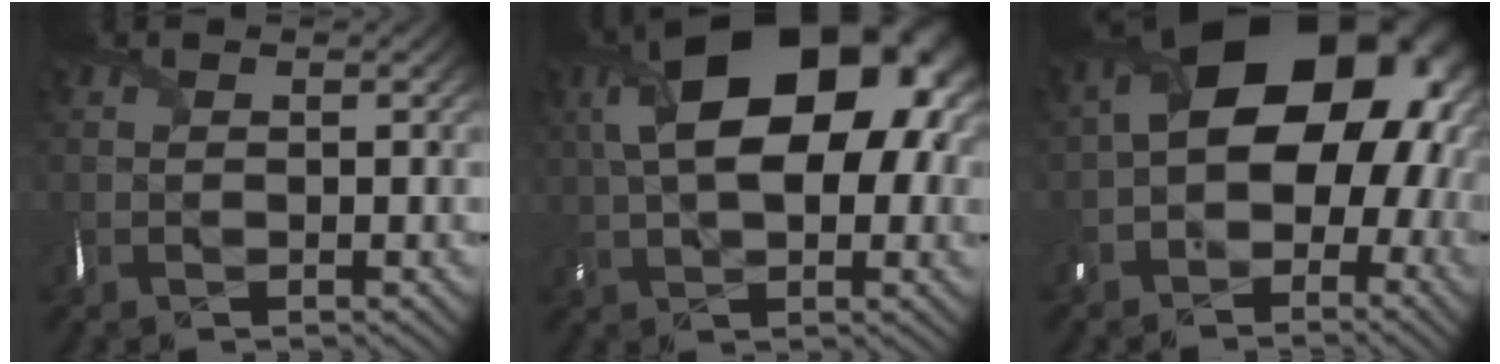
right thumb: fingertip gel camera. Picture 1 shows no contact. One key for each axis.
{"total": 18.0, "fx": 4.4, "fy": 10.0, "fz": 14.3, "tx": -0.220, "ty": 0.032, "tz": 0.054}
{"total": 16.5, "fx": 0.0, "fy": 11.5, "fz": 11.9, "tx": -0.172, "ty": -0.002, "tz": -0.004}